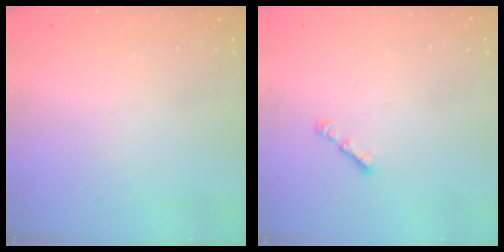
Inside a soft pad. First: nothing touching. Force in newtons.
{"total": 1.9, "press": 1.8, "slide": 0.6}